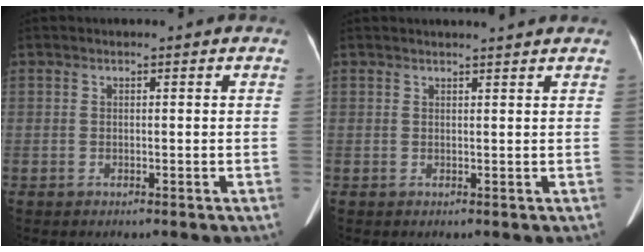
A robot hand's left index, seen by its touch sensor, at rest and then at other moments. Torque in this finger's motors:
{"motor_torque": [-0.21, -0.22, 0.06, 0.02]}